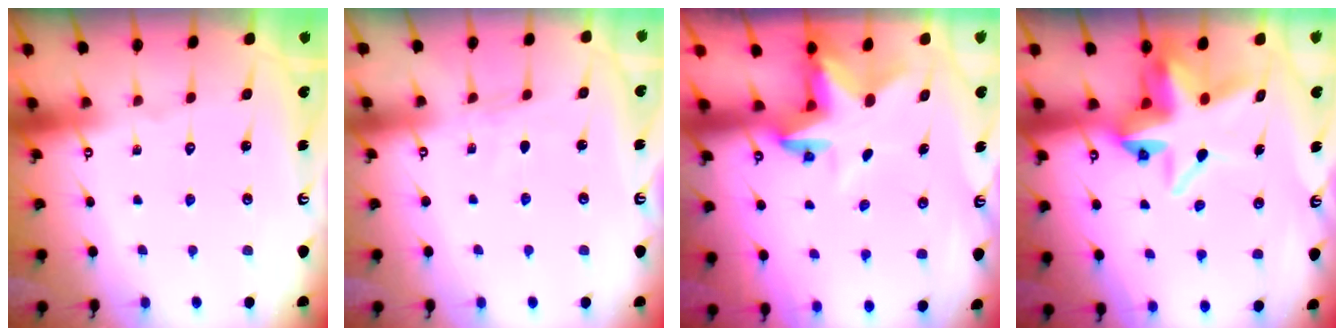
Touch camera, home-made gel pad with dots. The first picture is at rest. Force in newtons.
{"total": 2.9, "press": 2.9, "slide": 0.5}
{"total": 4.4, "press": 4.4, "slide": 0.5}
{"total": 8.1, "press": 7.8, "slide": 1.9}